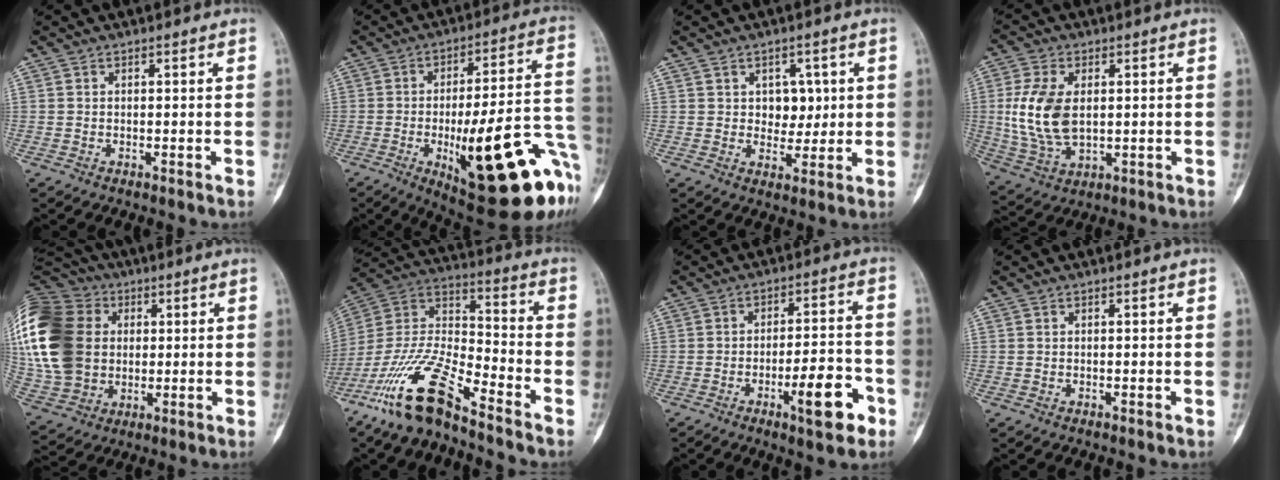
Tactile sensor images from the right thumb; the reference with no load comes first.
{"total": 27.5, "force": [-8.8, 7.6, 25.0], "torque": [-0.287, 0.015, -0.108]}
{"total": 5.2, "force": [1.2, 4.0, 3.1], "torque": [-0.011, -0.008, 0.020]}
{"total": 12.3, "force": [1.1, 7.3, 9.8], "torque": [-0.204, -0.007, 0.031]}
{"total": 26.0, "force": [3.4, 20.4, 15.7], "torque": [-0.356, 0.025, 0.070]}
{"total": 17.0, "force": [-12.2, 4.4, 11.0], "torque": [-0.216, 0.069, -0.238]}
{"total": 10.4, "force": [-4.8, 3.0, 8.8], "torque": [-0.117, 0.028, -0.069]}
{"total": 0.0}